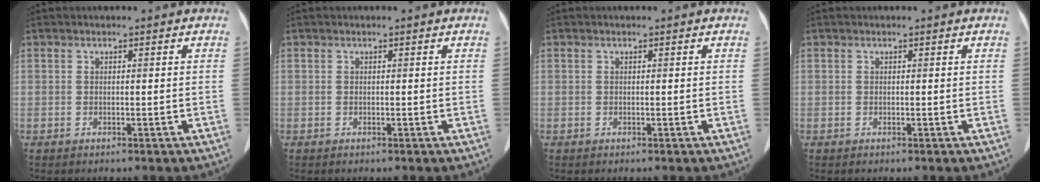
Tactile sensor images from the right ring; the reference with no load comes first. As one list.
[{"total": 0.0}, {"total": 0.0}, {"total": 0.0}]